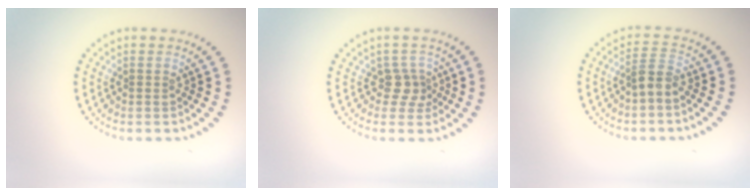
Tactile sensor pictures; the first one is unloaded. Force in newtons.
{"total": 2.0, "press": 1.6, "slide": 1.3}
{"total": 2.1, "press": 1.6, "slide": 1.4}